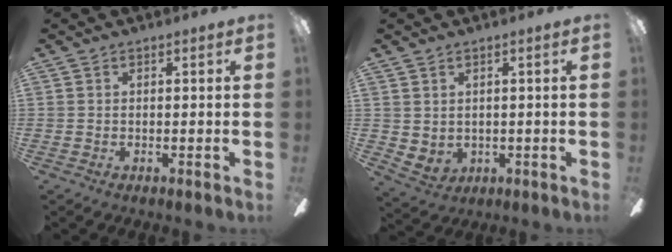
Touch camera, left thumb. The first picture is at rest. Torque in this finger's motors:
{"motor_torque": [0.47, 0.47, -0.10, -0.06, 0.03]}